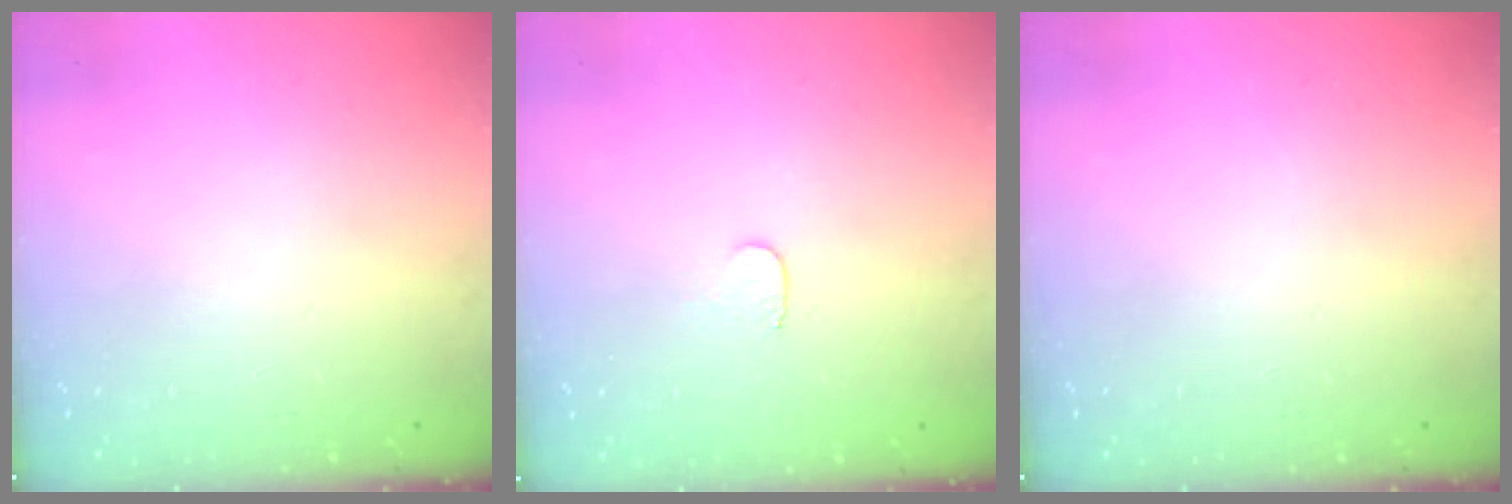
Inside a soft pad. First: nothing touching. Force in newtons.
{"total": 3.1, "press": 3.1, "slide": 0.3}
{"total": 0.0}